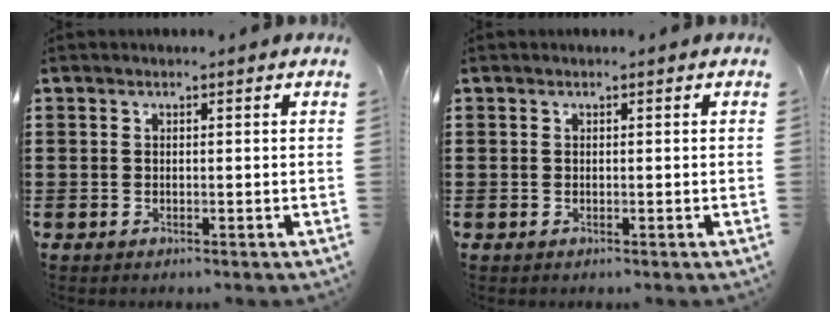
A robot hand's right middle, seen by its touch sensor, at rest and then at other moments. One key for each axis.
{"total": 0.0}